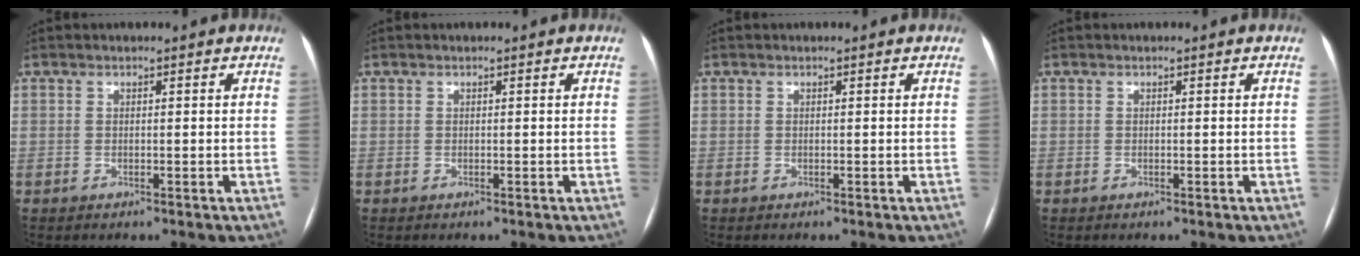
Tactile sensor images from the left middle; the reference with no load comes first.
{"total": 0.0}
{"total": 0.0}
{"total": 0.0}